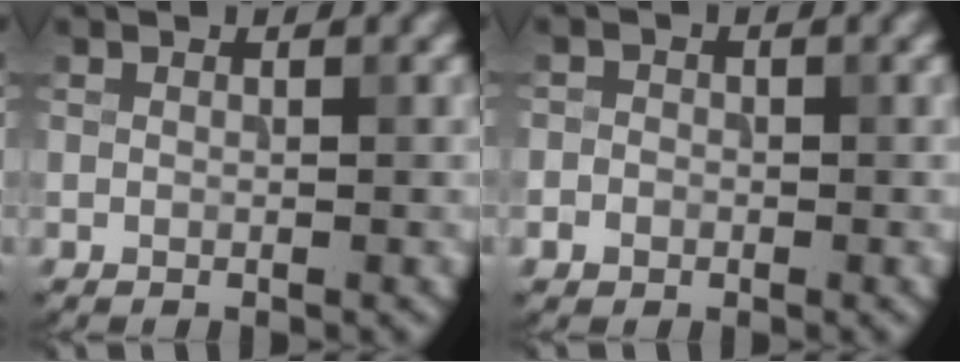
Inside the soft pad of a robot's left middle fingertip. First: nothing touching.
{"total": 1.4, "force": [-0.3, 1.3, 0.2], "torque": [0.014, 0.002, -0.012]}